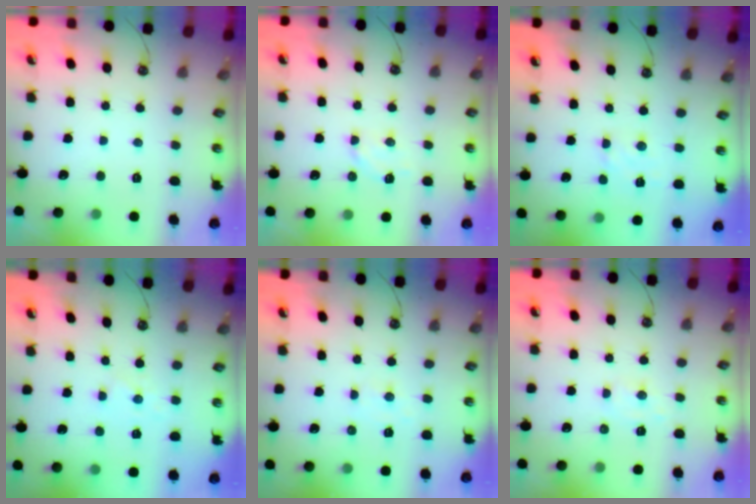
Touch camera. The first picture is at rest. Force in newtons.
{"total": 5.8, "press": 5.7, "slide": 1.2}
{"total": 4.3, "press": 4.2, "slide": 0.5}
{"total": 2.8, "press": 2.8, "slide": 0.3}
{"total": 4.8, "press": 4.7, "slide": 0.5}
{"total": 6.2, "press": 6.2, "slide": 0.6}